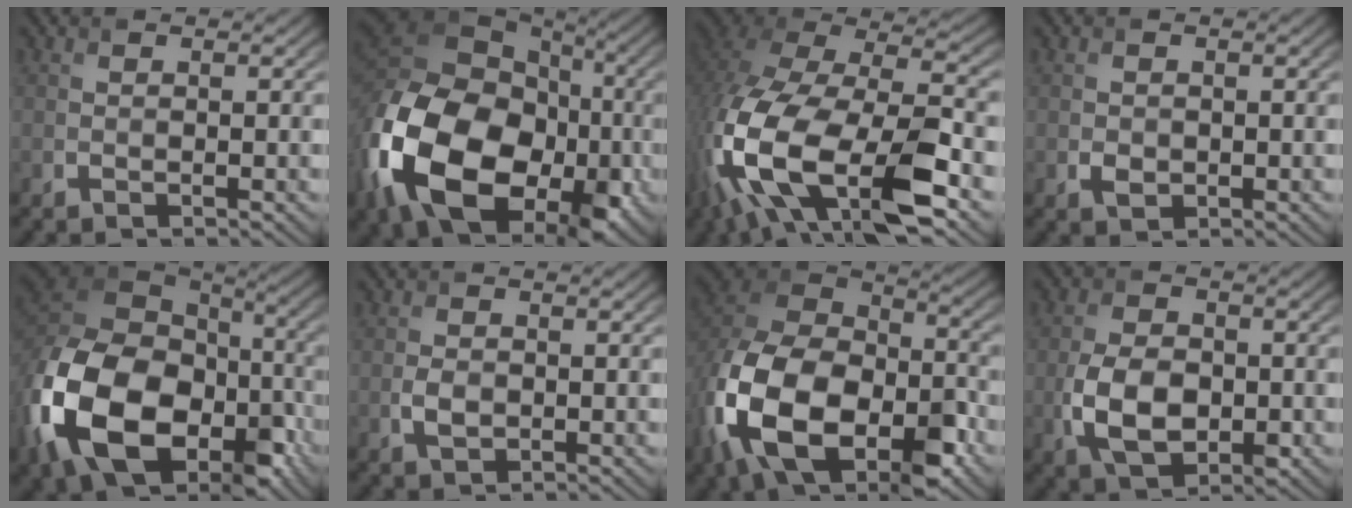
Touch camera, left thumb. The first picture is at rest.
{"total": 21.1, "force": [-5.8, 14.9, 13.9], "torque": [-0.340, -0.024, -0.104]}
{"total": 19.5, "force": [-6.2, 11.1, 14.9], "torque": [-0.372, -0.071, -0.079]}
{"total": 1.4, "force": [-0.2, 1.2, 0.7], "torque": [-0.014, -0.008, -0.005]}
{"total": 20.7, "force": [-7.5, 13.7, 13.7], "torque": [-0.330, -0.040, -0.129]}
{"total": 2.1, "force": [-0.4, 1.5, 1.5], "torque": [-0.034, -0.004, -0.007]}
{"total": 19.1, "force": [-7.5, 11.9, 12.9], "torque": [-0.306, -0.048, -0.128]}
{"total": 7.7, "force": [-1.8, 4.9, 5.7], "torque": [-0.123, -0.011, -0.034]}